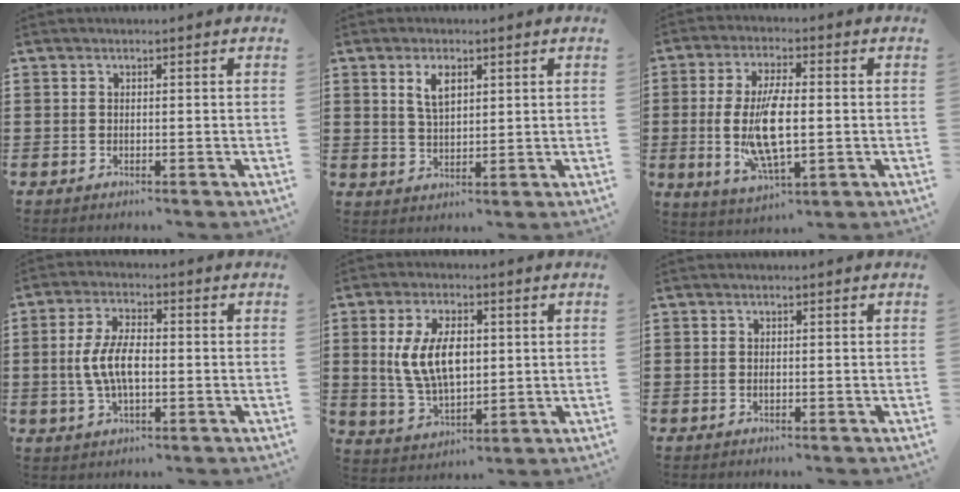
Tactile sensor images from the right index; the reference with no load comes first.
{"total": 4.0, "force": [1.7, 1.9, 3.1], "torque": [-0.060, 0.006, 0.027]}
{"total": 11.0, "force": [-0.6, 3.9, 10.3], "torque": [-0.220, -0.014, -0.011]}
{"total": 6.9, "force": [-0.6, 3.0, 6.2], "torque": [-0.139, -0.002, -0.018]}
{"total": 9.4, "force": [1.2, 4.9, 7.9], "torque": [-0.167, 0.005, 0.016]}
{"total": 0.0}